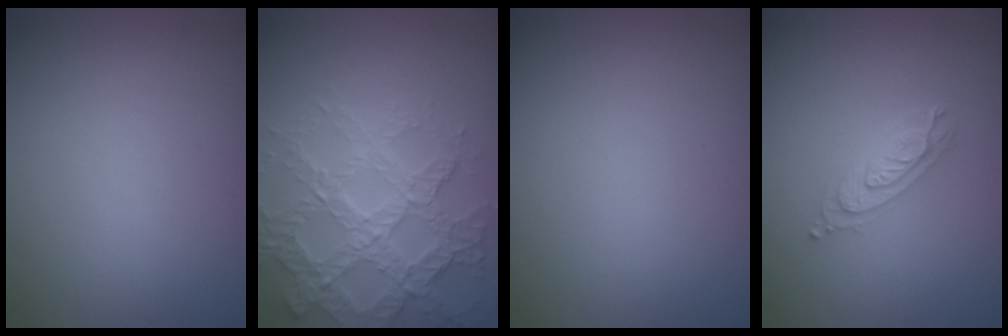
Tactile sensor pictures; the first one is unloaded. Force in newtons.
{"total": 7.4, "press": 5.2, "slide": 5.2}
{"total": 0.0}
{"total": 2.6, "press": 2.6, "slide": 0.5}